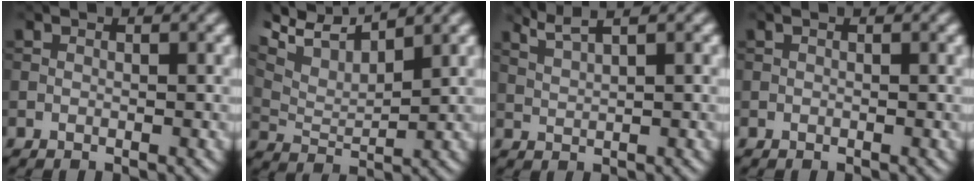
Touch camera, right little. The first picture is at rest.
{"total": 5.5, "force": [3.8, 1.6, 3.7], "torque": [-0.077, 0.007, 0.069]}
{"total": 3.1, "force": [2.3, 0.5, 2.0], "torque": [-0.034, 0.008, 0.042]}
{"total": 0.0}